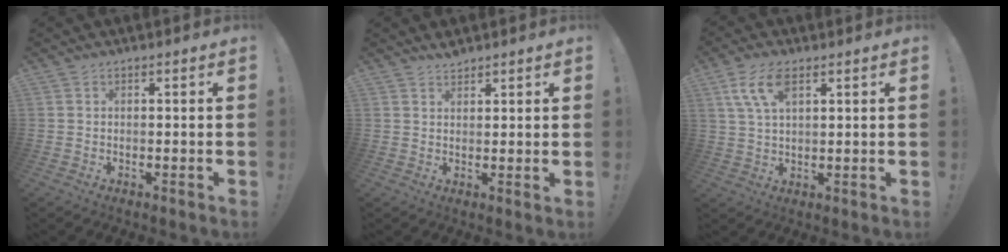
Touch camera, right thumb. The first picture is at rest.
{"total": 2.3, "force": [2.2, 0.2, 0.4], "torque": [0.000, -0.015, 0.039]}
{"total": 8.5, "force": [3.8, 3.8, 6.6], "torque": [-0.129, -0.002, 0.073]}